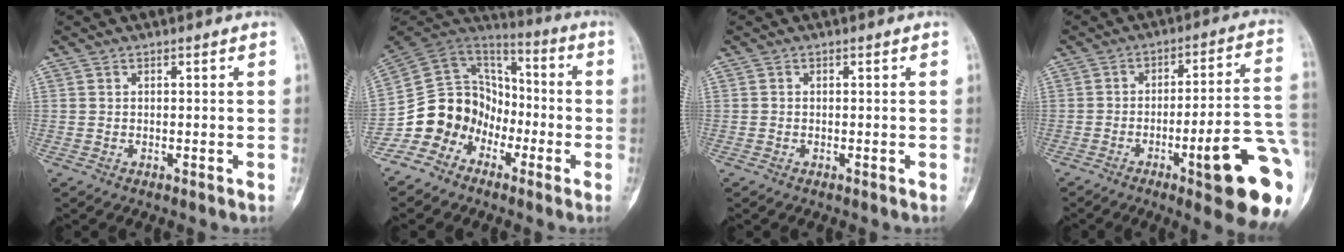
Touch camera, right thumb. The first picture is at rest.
{"total": 13.9, "force": [-7.0, 11.3, 3.7], "torque": [-0.032, 0.098, -0.135]}
{"total": 0.0}
{"total": 19.2, "force": [-6.7, 3.0, 17.8], "torque": [-0.184, 0.025, -0.085]}